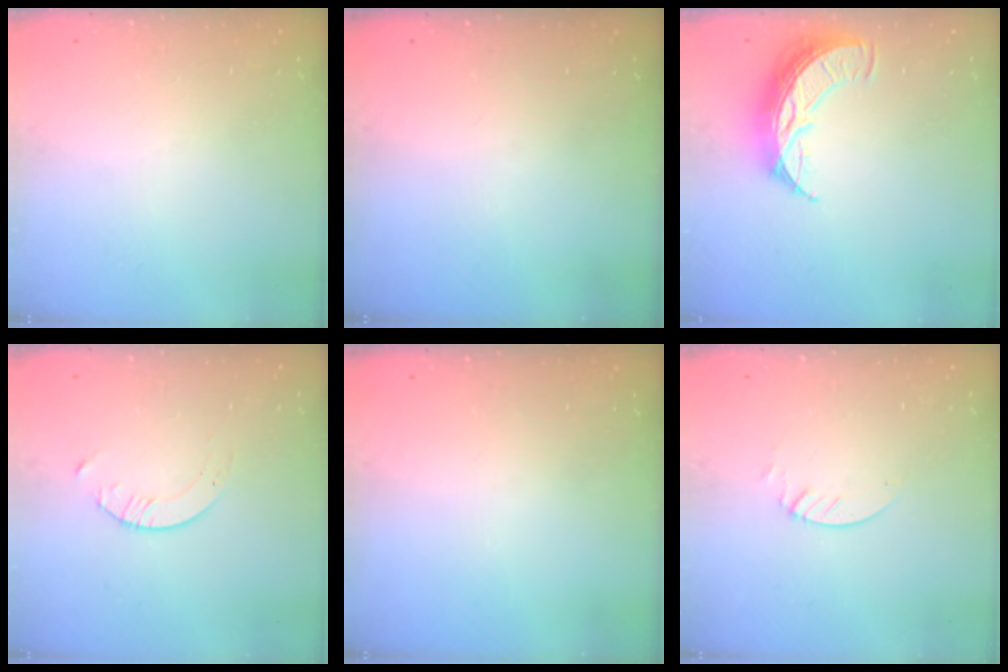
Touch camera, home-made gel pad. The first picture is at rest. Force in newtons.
{"total": 0.0}
{"total": 10.9, "press": 10.9, "slide": 0.7}
{"total": 1.7, "press": 1.7, "slide": 0.2}
{"total": 0.0}
{"total": 1.3, "press": 1.3, "slide": 0.1}